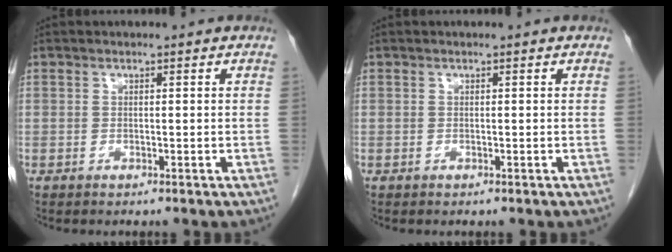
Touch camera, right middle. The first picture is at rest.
{"total": 0.0}